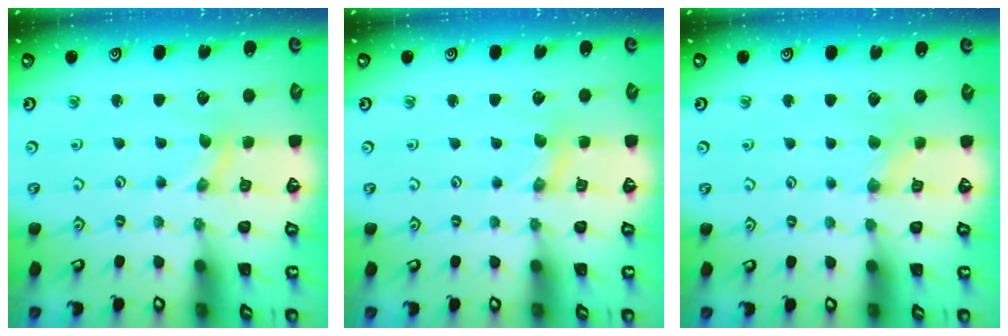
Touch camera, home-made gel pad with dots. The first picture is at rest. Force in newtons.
{"total": 1.4, "press": 1.4, "slide": 0.3}
{"total": 2.6, "press": 2.5, "slide": 0.5}